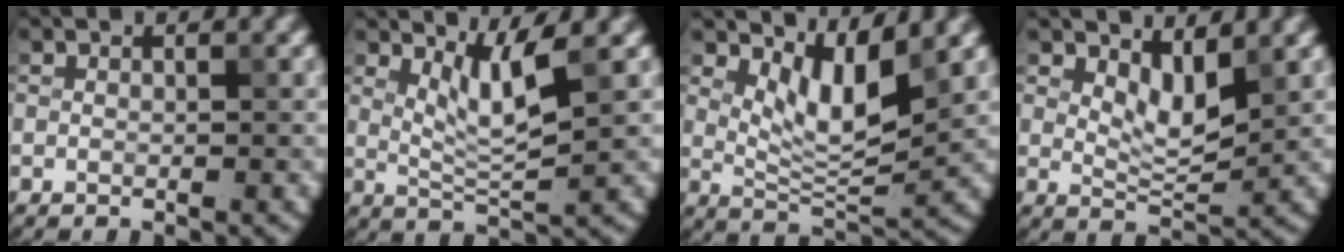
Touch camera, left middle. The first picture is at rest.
{"total": 3.2, "force": [1.6, 0.2, 2.7], "torque": [-0.060, -0.009, 0.041]}
{"total": 4.1, "force": [2.2, 1.3, 3.2], "torque": [-0.067, -0.013, 0.045]}
{"total": 2.8, "force": [1.5, 1.0, 2.1], "torque": [-0.041, -0.007, 0.032]}